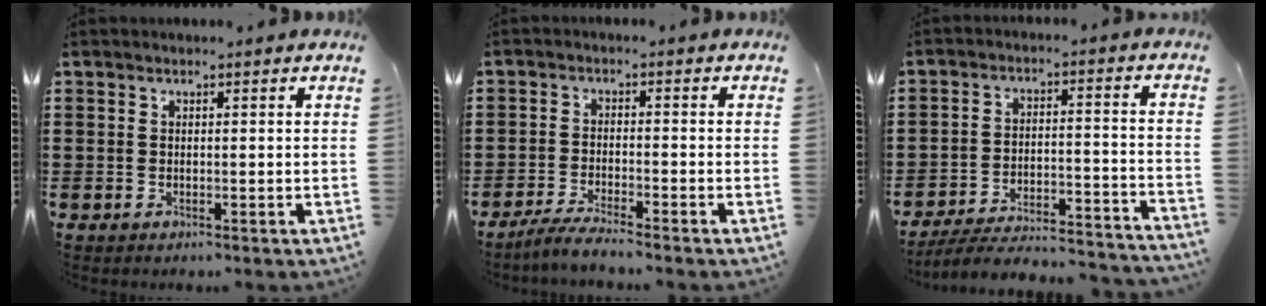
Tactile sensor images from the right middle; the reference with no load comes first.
{"total": 3.1, "force": [-2.9, -0.2, 1.1], "torque": [-0.027, -0.003, -0.059]}
{"total": 5.3, "force": [-5.0, 0.4, 1.7], "torque": [-0.041, -0.008, -0.104]}